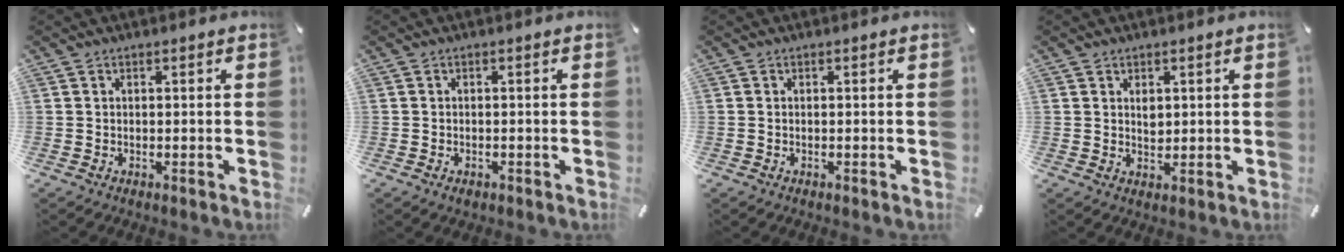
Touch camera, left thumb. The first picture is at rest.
{"total": 1.0, "force": [-0.6, 0.6, 0.5], "torque": [-0.010, 0.001, -0.011]}
{"total": 0.0}
{"total": 2.4, "force": [1.0, 1.7, 1.3], "torque": [-0.014, -0.005, 0.015]}